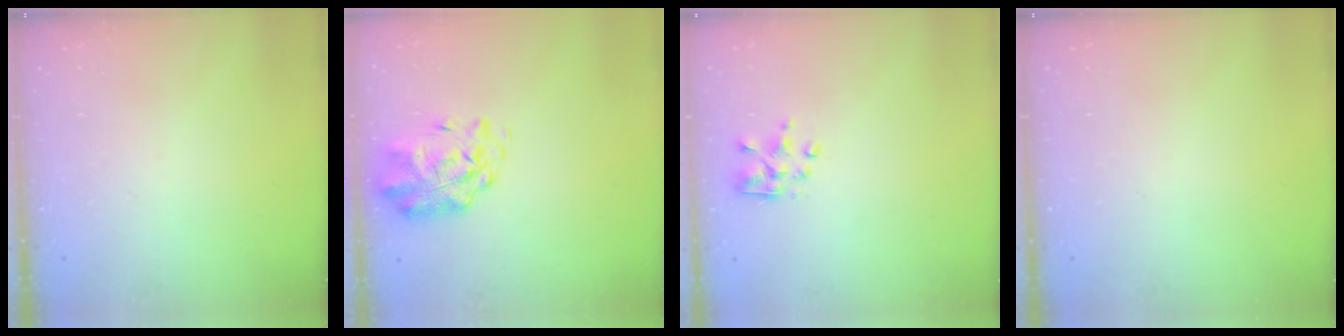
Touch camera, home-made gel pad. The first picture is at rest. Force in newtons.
{"total": 2.6, "press": 2.2, "slide": 1.3}
{"total": 3.2, "press": 3.1, "slide": 0.4}
{"total": 0.0}